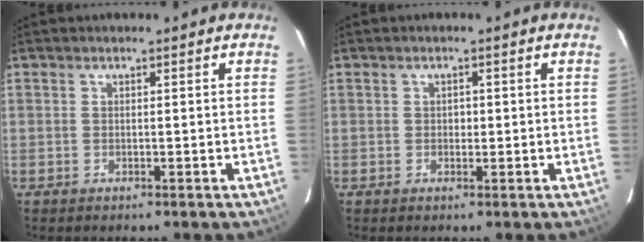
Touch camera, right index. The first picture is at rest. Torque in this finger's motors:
{"motor_torque": [0.00, 0.00, 0.00, 0.00]}